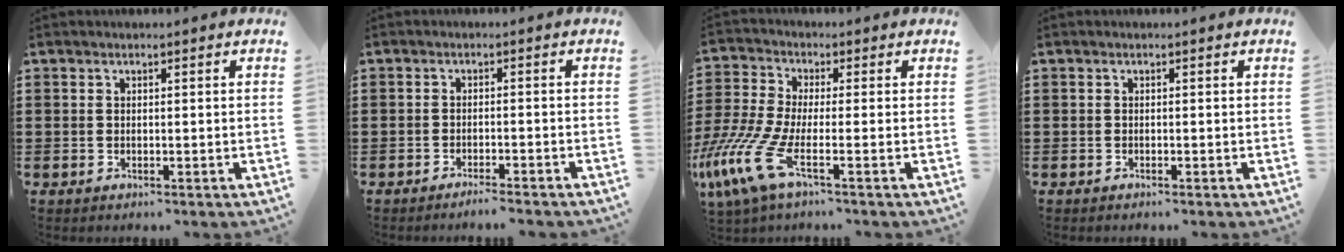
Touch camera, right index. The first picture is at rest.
{"total": 1.9, "force": [-1.8, -0.3, 0.6], "torque": [-0.010, 0.001, -0.035]}
{"total": 9.7, "force": [-4.0, 2.9, 8.3], "torque": [-0.217, -0.022, -0.082]}
{"total": 0.0}